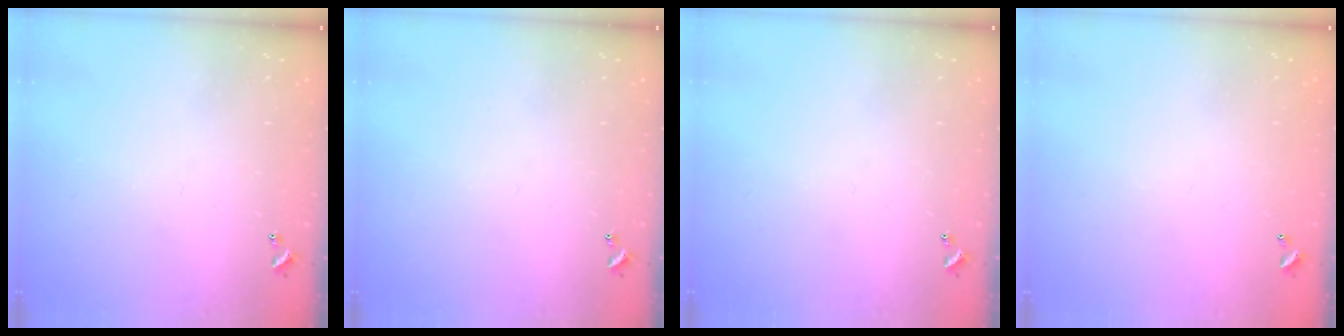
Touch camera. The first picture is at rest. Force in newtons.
{"total": 0.0}
{"total": 0.0}
{"total": 2.8, "press": 2.8, "slide": 0.1}